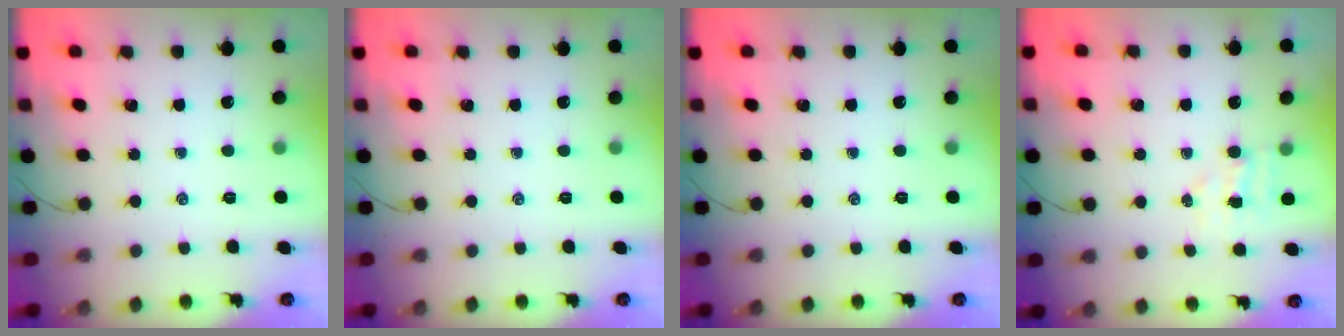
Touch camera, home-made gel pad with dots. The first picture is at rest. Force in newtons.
{"total": 0.0}
{"total": 0.0}
{"total": 4.2, "press": 4.1, "slide": 0.9}